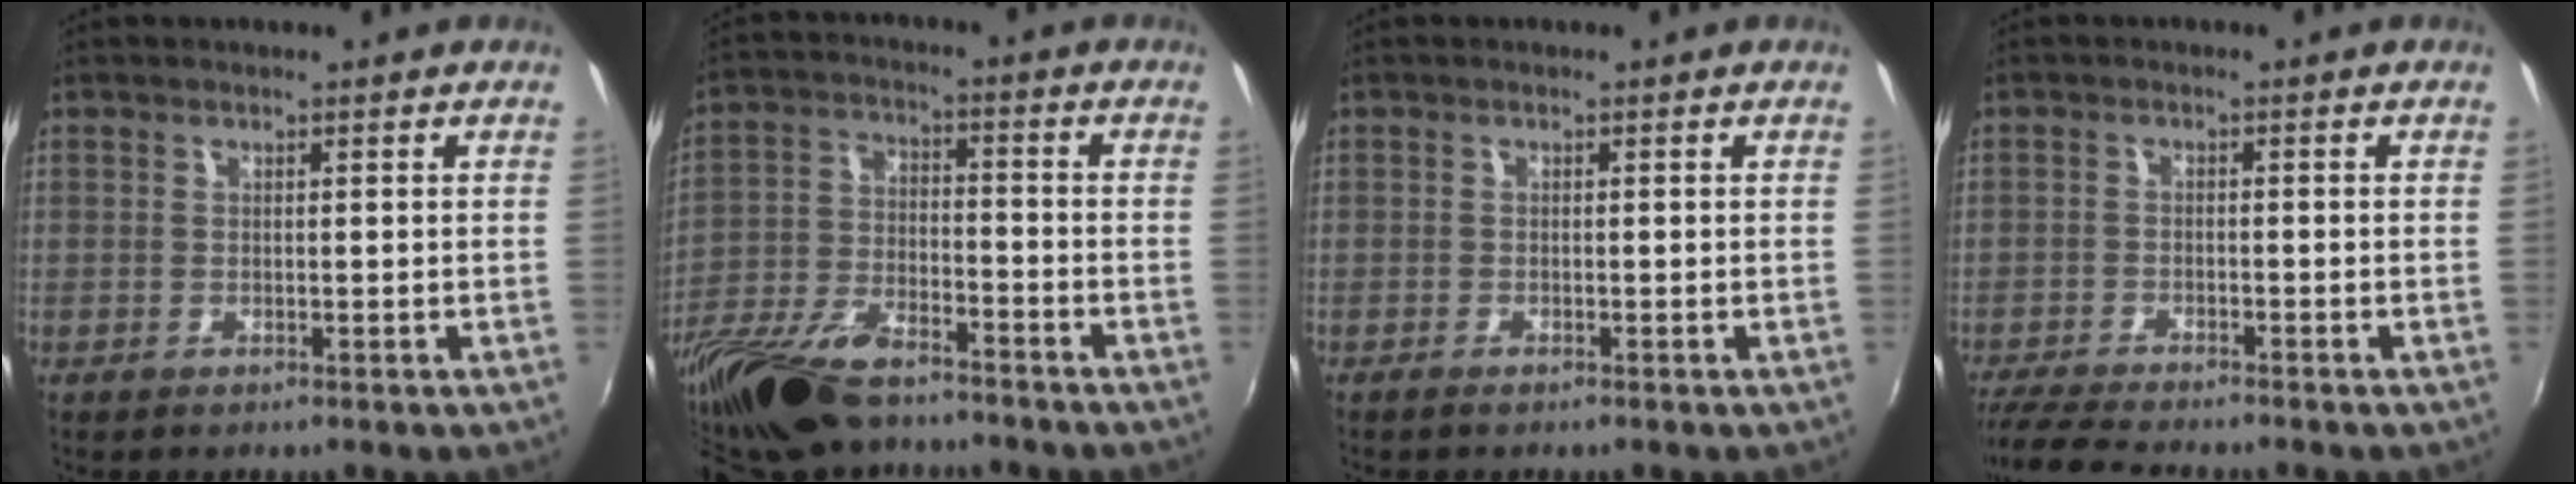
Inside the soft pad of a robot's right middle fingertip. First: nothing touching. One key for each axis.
{"total": 19.4, "fx": -15.1, "fy": 7.0, "fz": 10.1, "tx": -0.223, "ty": -0.034, "tz": -0.272}
{"total": 1.0, "fx": -0.9, "fy": 0.2, "fz": 0.5, "tx": -0.011, "ty": -0.004, "tz": -0.018}
{"total": 7.4, "fx": -6.8, "fy": 0.3, "fz": 2.9, "tx": -0.081, "ty": -0.023, "tz": -0.120}